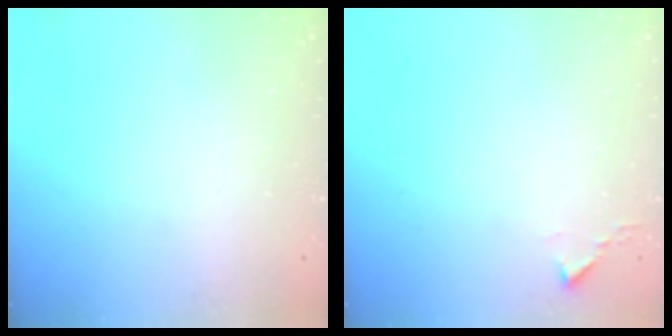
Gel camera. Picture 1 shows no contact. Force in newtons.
{"total": 2.4, "press": 2.4, "slide": 0.3}